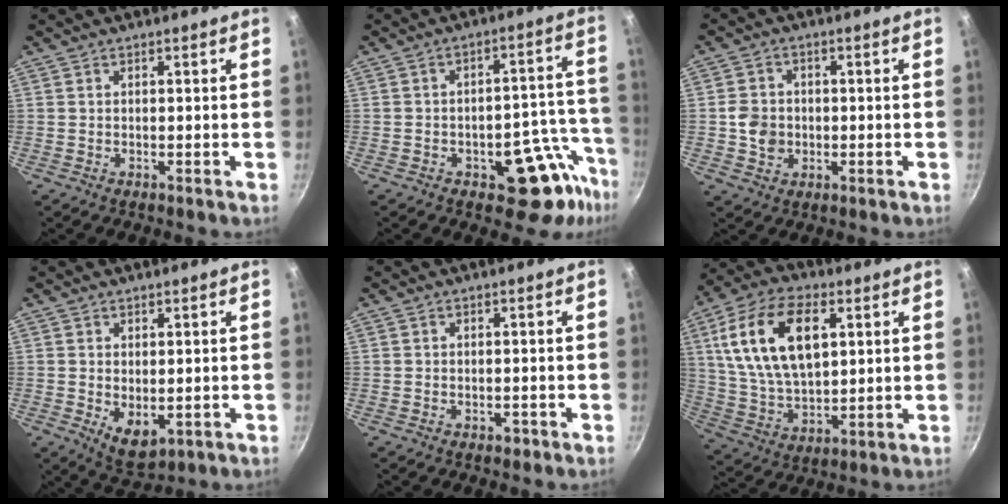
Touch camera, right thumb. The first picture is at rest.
{"total": 12.7, "force": [-7.0, 5.7, 8.9], "torque": [-0.064, 0.073, -0.086]}
{"total": 5.5, "force": [-0.5, 4.7, 2.8], "torque": [-0.034, 0.003, -0.010]}
{"total": 5.7, "force": [-1.1, 3.2, 4.6], "torque": [-0.070, -0.011, -0.003]}
{"total": 1.3, "force": [-0.8, 0.9, 0.6], "torque": [-0.005, 0.003, -0.011]}
{"total": 19.5, "force": [5.8, 10.8, 15.2], "torque": [-0.274, -0.005, 0.110]}